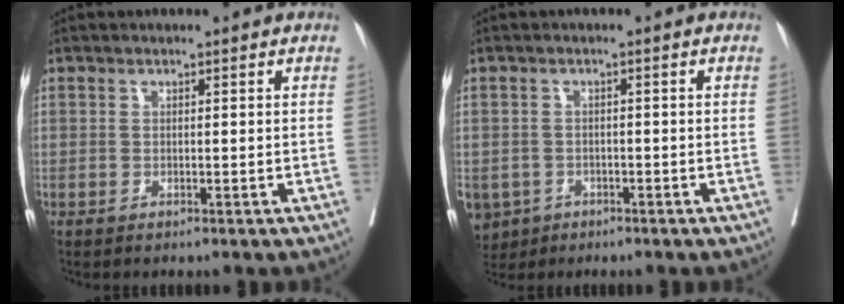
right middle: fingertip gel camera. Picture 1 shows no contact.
{"total": 7.2, "force": [-3.8, 5.9, 1.6], "torque": [-0.050, 0.001, -0.057]}